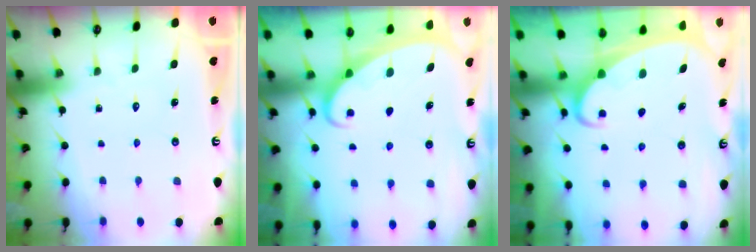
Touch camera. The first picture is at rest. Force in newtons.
{"total": 2.2, "press": 2.1, "slide": 0.3}
{"total": 2.0, "press": 2.0, "slide": 0.2}